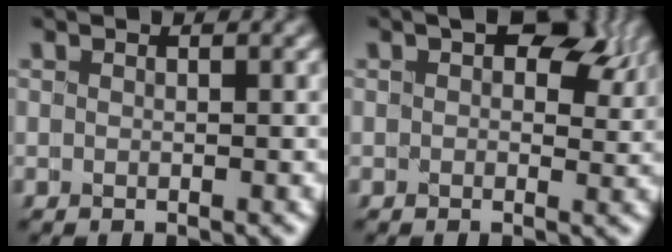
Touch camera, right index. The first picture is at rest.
{"total": 4.0, "force": [2.1, 2.3, 2.4], "torque": [-0.026, 0.011, 0.022]}